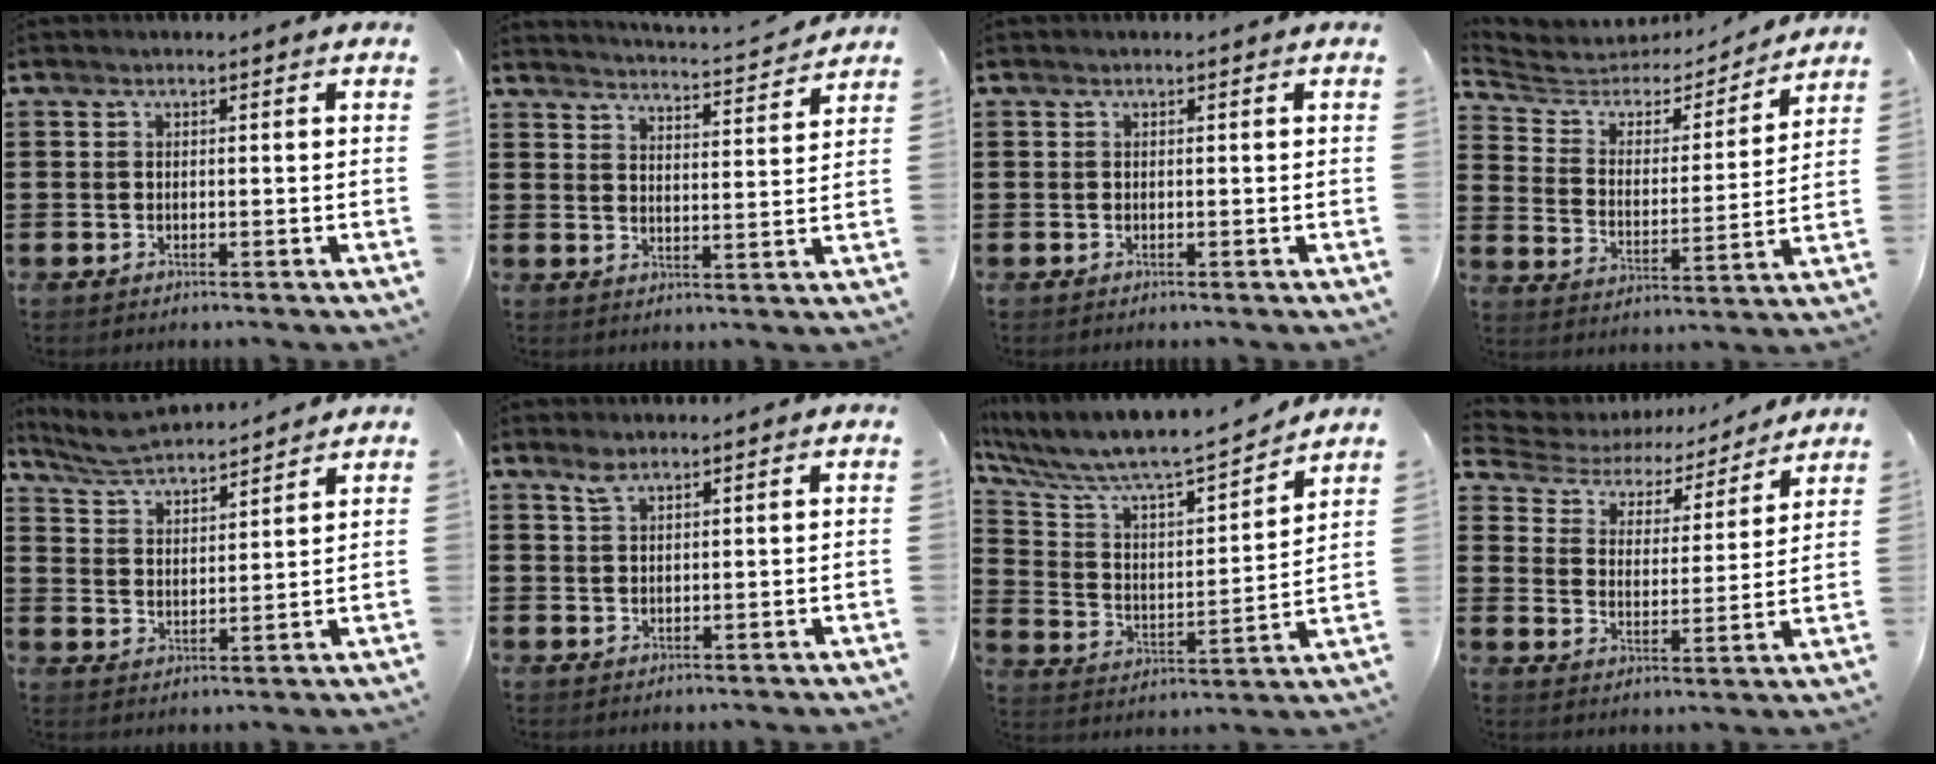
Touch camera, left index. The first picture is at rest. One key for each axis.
{"total": 3.4, "fx": 3.3, "fy": -0.6, "fz": 0.5, "tx": -0.026, "ty": -0.029, "tz": 0.052}
{"total": 0.0}
{"total": 4.4, "fx": 3.8, "fy": 2.0, "fz": 0.6, "tx": -0.042, "ty": -0.030, "tz": 0.058}
{"total": 5.4, "fx": 5.2, "fy": 0.4, "fz": 1.5, "tx": -0.049, "ty": -0.024, "tz": 0.091}
{"total": 2.3, "fx": 1.7, "fy": 0.8, "fz": 1.3, "tx": -0.031, "ty": 0.003, "tz": 0.033}
{"total": 7.1, "fx": 6.5, "fy": 0.8, "fz": 2.8, "tx": -0.089, "ty": -0.058, "tz": 0.103}
{"total": 4.6, "fx": 4.2, "fy": 1.6, "fz": 1.0, "tx": -0.048, "ty": -0.027, "tz": 0.065}